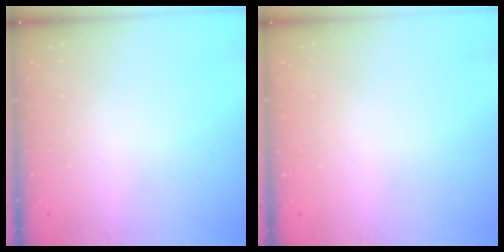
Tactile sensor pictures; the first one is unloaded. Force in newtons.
{"total": 0.0}